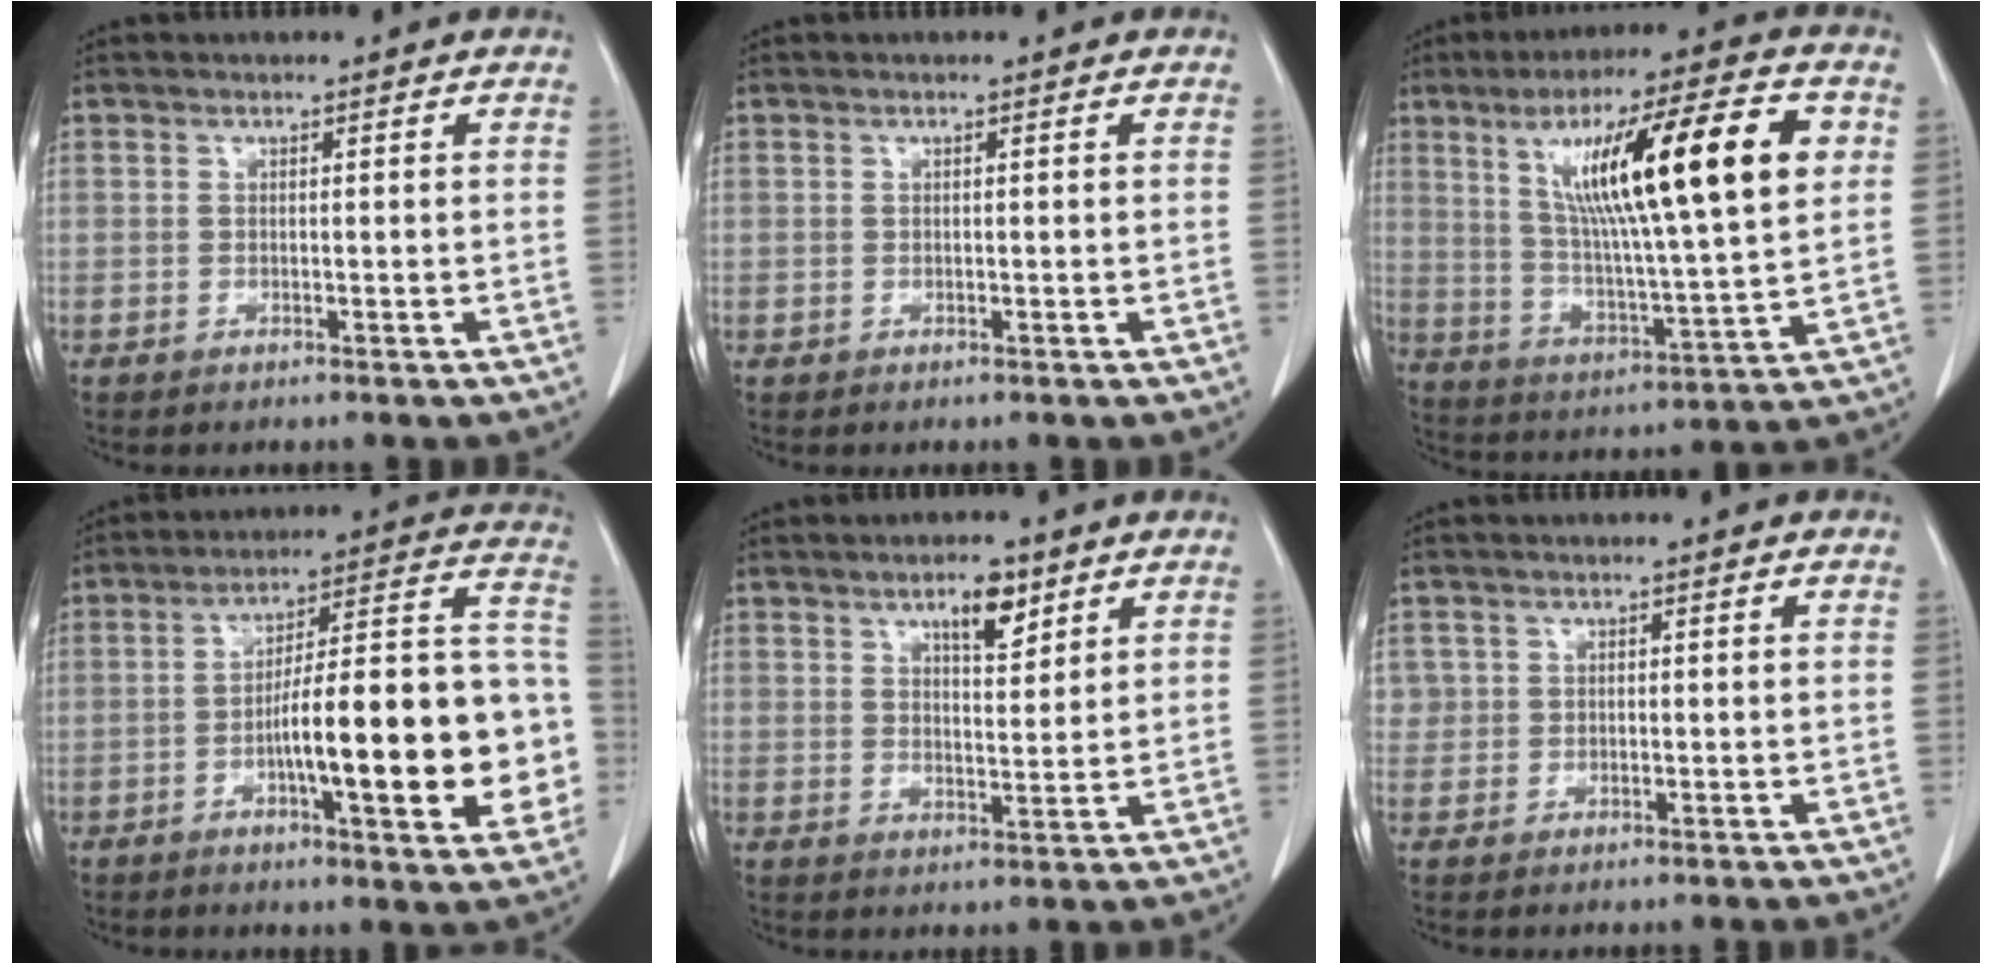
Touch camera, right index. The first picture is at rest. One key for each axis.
{"total": 0.0}
{"total": 21.6, "fx": 6.7, "fy": 2.3, "fz": 20.5, "tx": -0.340, "ty": 0.020, "tz": 0.105}
{"total": 21.9, "fx": -4.8, "fy": 4.3, "fz": 20.9, "tx": -0.234, "ty": 0.036, "tz": -0.061}
{"total": 5.9, "fx": 3.4, "fy": 2.2, "fz": 4.2, "tx": -0.072, "ty": 0.000, "tz": 0.057}
{"total": 2.6, "fx": 0.3, "fy": 2.6, "fz": 0.3, "tx": 0.001, "ty": 0.014, "tz": 0.013}